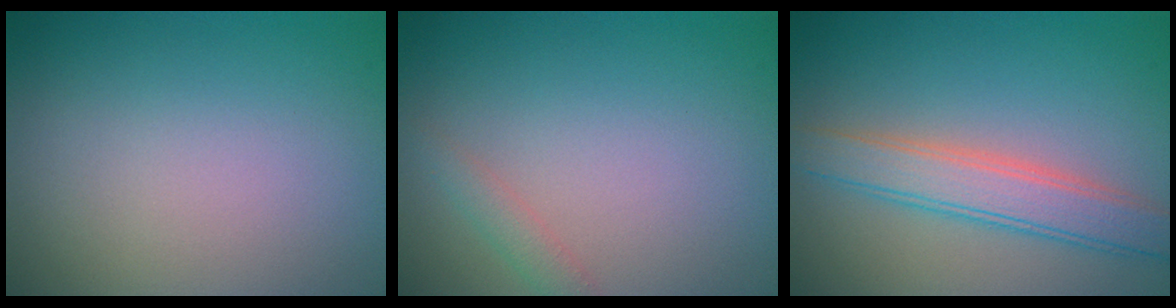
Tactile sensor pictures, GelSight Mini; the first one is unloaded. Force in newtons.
{"total": 1.2, "press": 1.2, "slide": 0.1}
{"total": 4.1, "press": 4.1, "slide": 0.1}